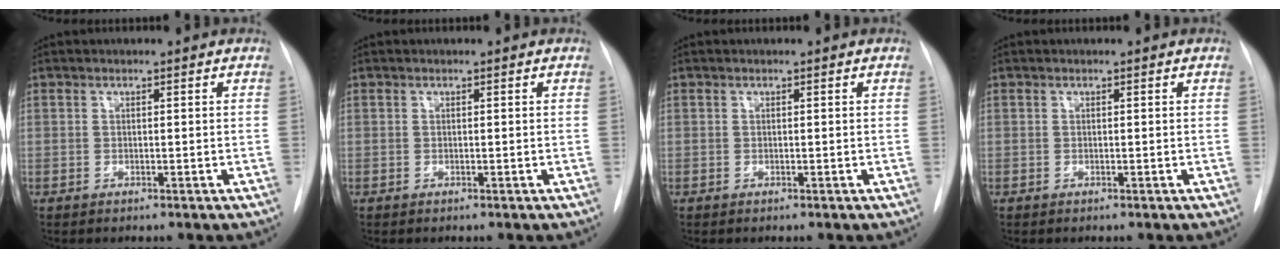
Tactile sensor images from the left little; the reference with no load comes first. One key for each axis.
{"total": 0.0}
{"total": 0.0}
{"total": 0.0}